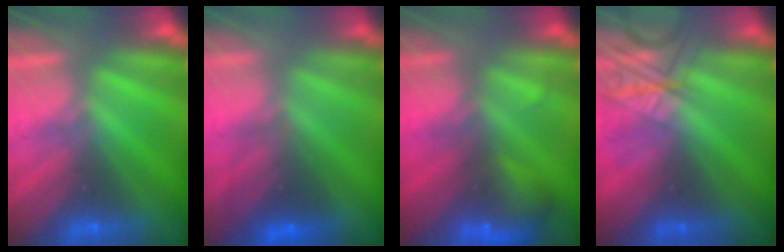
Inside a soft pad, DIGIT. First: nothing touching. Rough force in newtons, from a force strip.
{"total": 2.7}
{"total": 5.8}
{"total": 2.4}